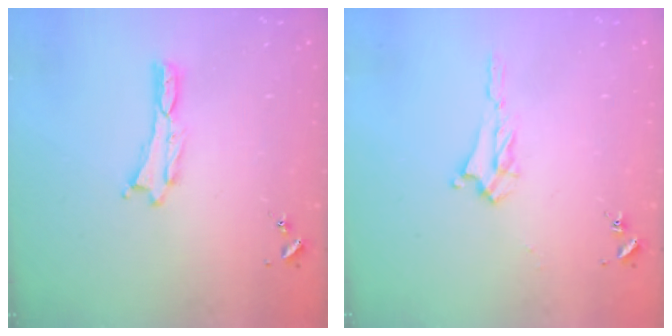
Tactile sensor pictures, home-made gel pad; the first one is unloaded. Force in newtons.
{"total": 2.4, "press": 2.4, "slide": 0.4}